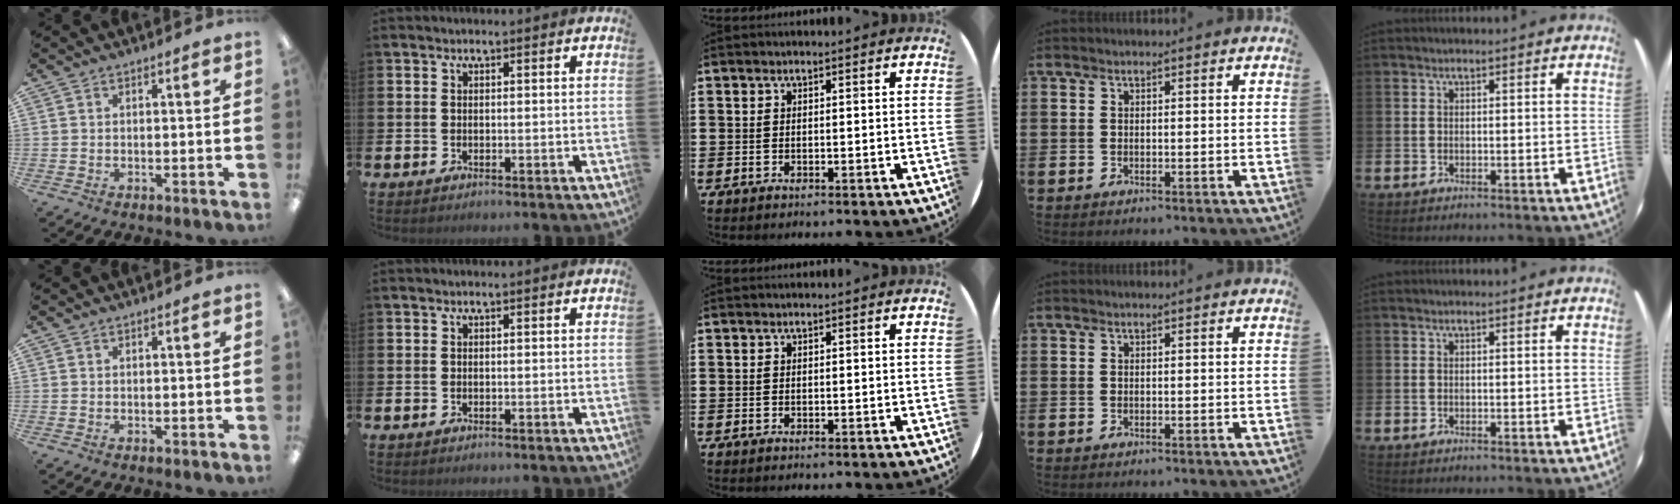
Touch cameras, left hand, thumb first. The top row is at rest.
{}